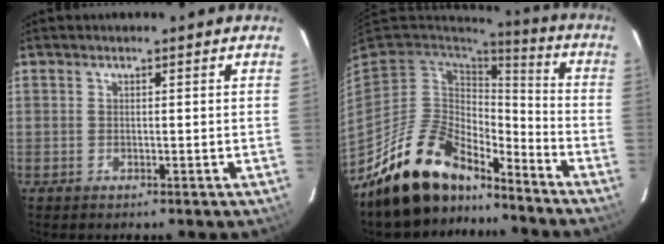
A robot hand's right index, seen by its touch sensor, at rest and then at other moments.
{"total": 17.5, "force": [-14.0, 7.7, 7.1], "torque": [-0.157, 0.012, -0.238]}